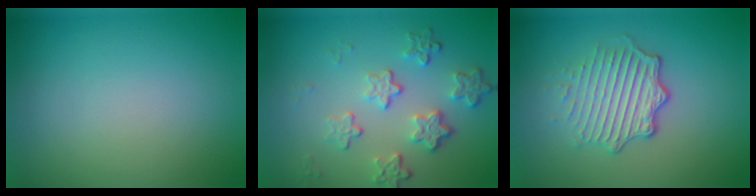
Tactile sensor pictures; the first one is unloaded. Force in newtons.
{"total": 4.4, "press": 3.1, "slide": 3.1}
{"total": 4.9, "press": 3.4, "slide": 3.5}